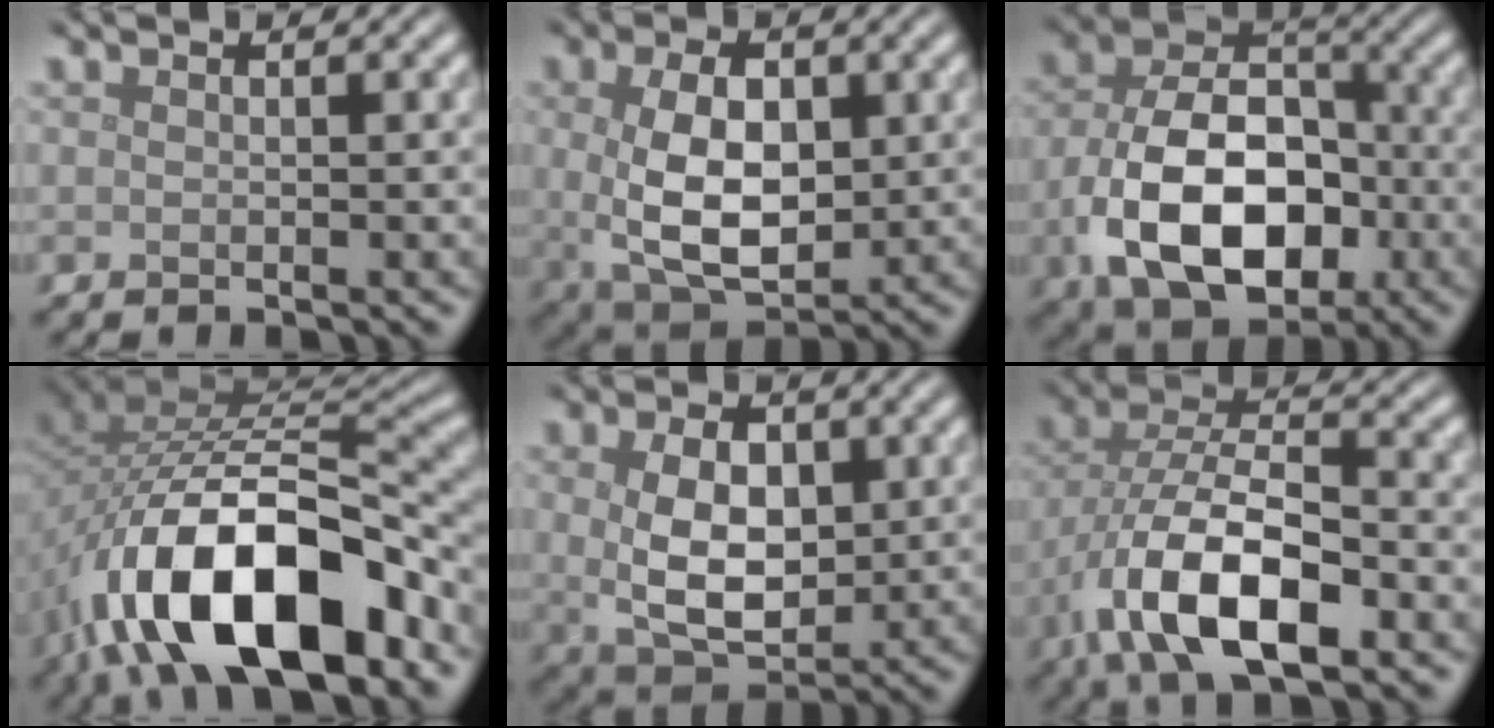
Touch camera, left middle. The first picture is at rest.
{"total": 7.8, "force": [0.2, 4.5, 6.4], "torque": [-0.125, -0.005, 0.007]}
{"total": 11.9, "force": [-3.2, 7.7, 8.4], "torque": [-0.168, -0.017, -0.053]}
{"total": 15.2, "force": [-7.2, 7.4, 11.2], "torque": [-0.186, -0.012, -0.122]}
{"total": 7.0, "force": [0.5, 4.4, 5.4], "torque": [-0.103, -0.006, 0.013]}
{"total": 10.9, "force": [-4.5, 4.9, 8.6], "torque": [-0.171, -0.006, -0.083]}